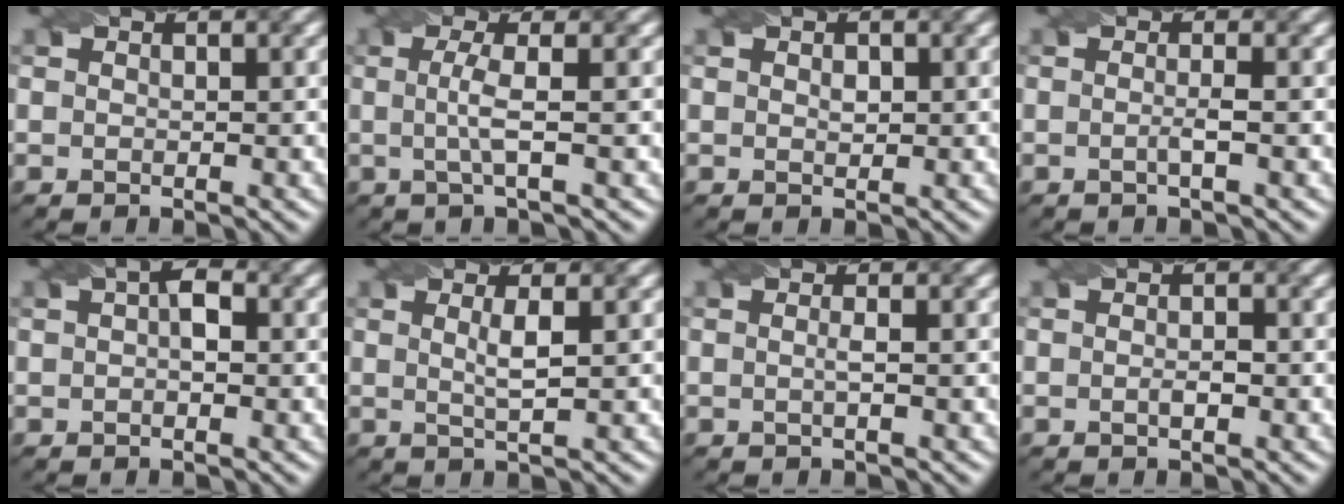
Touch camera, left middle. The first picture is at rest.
{"total": 2.7, "force": [-0.1, 0.5, 2.6], "torque": [-0.053, -0.001, -0.006]}
{"total": 0.8, "force": [0.2, 0.5, 0.6], "torque": [-0.010, 0.000, 0.005]}
{"total": 1.4, "force": [-0.3, 0.2, 1.3], "torque": [-0.024, -0.003, -0.008]}
{"total": 1.9, "force": [0.2, 0.9, 1.6], "torque": [-0.027, 0.007, 0.001]}
{"total": 2.1, "force": [0.4, 0.4, 2.0], "torque": [-0.037, 0.000, 0.004]}
{"total": 0.9, "force": [-0.2, 0.1, 0.9], "torque": [-0.018, 0.000, -0.006]}
{"total": 1.0, "force": [-0.4, 0.2, 0.9], "torque": [-0.019, 0.000, -0.005]}